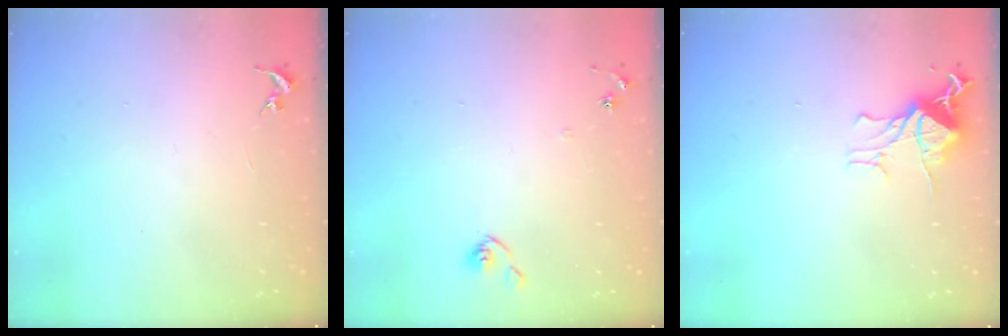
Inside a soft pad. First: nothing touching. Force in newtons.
{"total": 6.1, "press": 6.1, "slide": 0.5}
{"total": 11.3, "press": 11.3, "slide": 0.9}